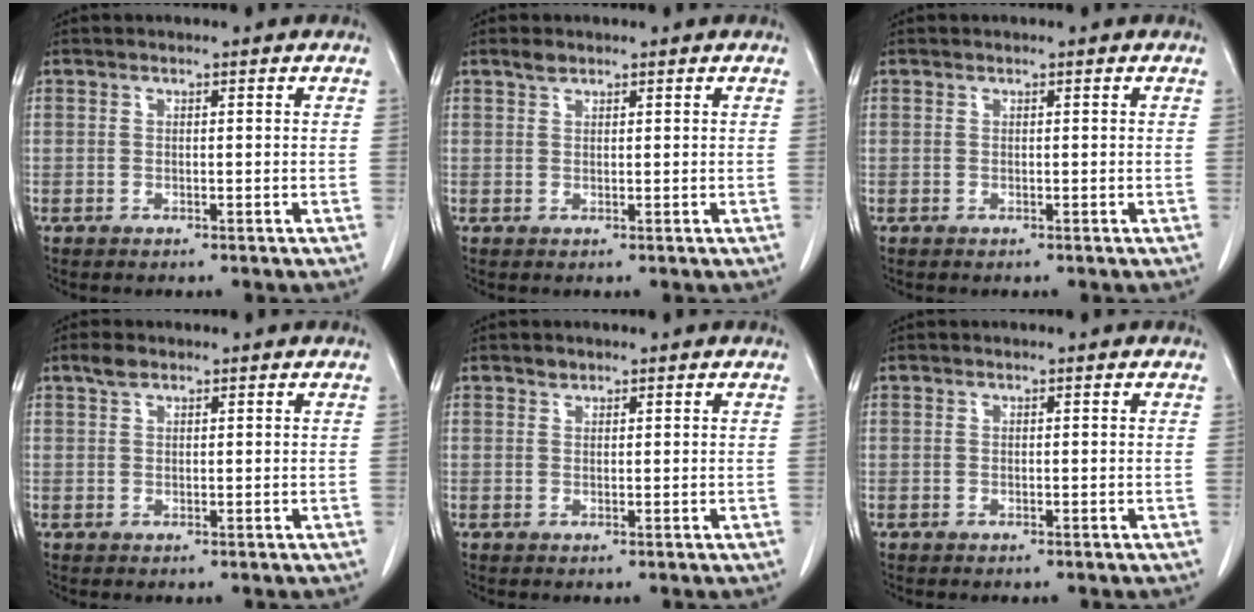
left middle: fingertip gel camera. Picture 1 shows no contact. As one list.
[{"total": 1.3, "force": [1.1, 0.5, 0.5], "torque": [-0.012, 0.001, 0.021]}, {"total": 0.0}, {"total": 1.7, "force": [1.3, 0.7, 0.9], "torque": [-0.021, 0.006, 0.025]}, {"total": 0.8, "force": [0.7, 0.4, 0.1], "torque": [0.001, -0.004, 0.010]}, {"total": 0.0}]